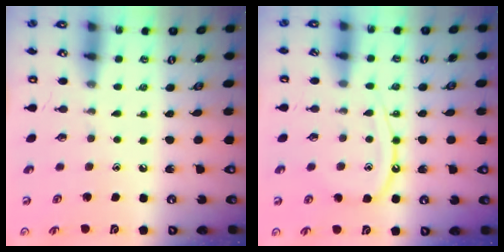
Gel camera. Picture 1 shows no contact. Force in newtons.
{"total": 11.4, "press": 11.4, "slide": 0.9}